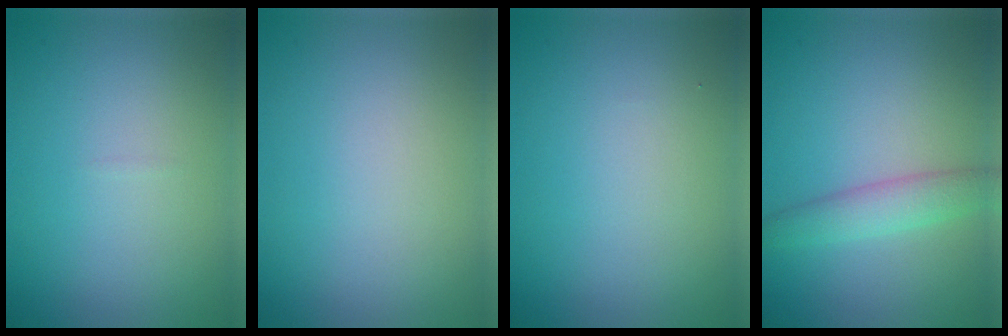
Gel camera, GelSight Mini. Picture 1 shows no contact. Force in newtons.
{"total": 0.0}
{"total": 0.0}
{"total": 2.8, "press": 2.8, "slide": 0.1}